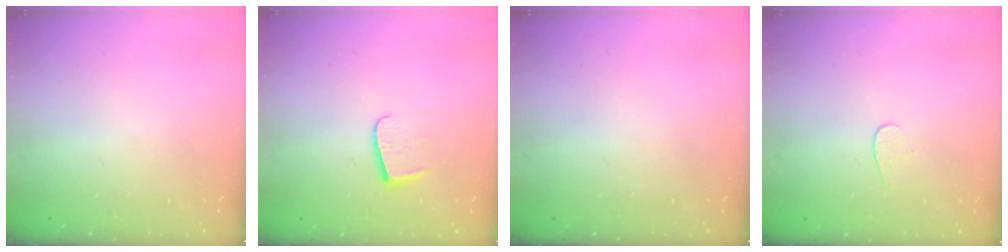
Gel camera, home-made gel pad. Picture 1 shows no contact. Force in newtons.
{"total": 7.7, "press": 7.7, "slide": 0.6}
{"total": 0.0}
{"total": 3.1, "press": 3.1, "slide": 0.3}